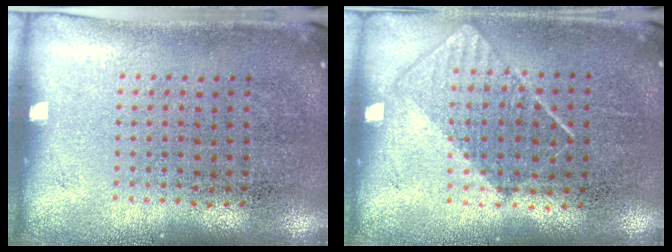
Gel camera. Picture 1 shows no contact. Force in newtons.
{"total": 0.8, "press": 0.7, "slide": 0.5}